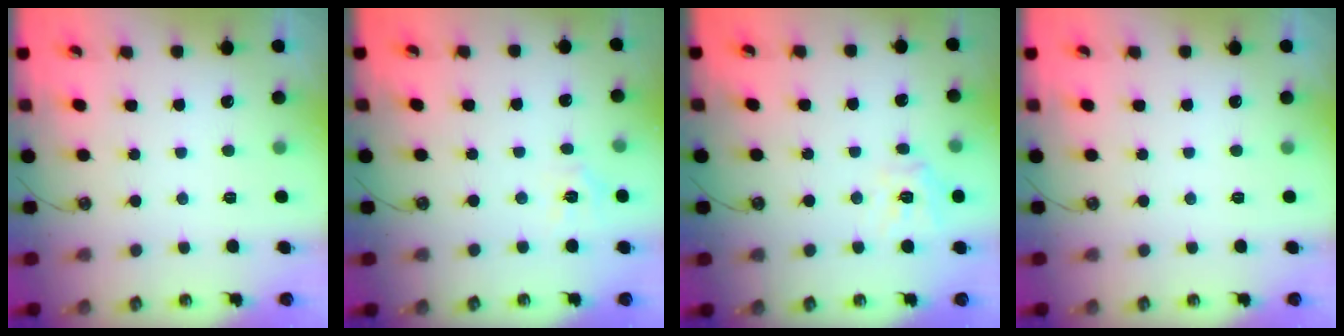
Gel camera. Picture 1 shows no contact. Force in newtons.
{"total": 4.7, "press": 4.7, "slide": 0.6}
{"total": 11.6, "press": 11.5, "slide": 1.3}
{"total": 0.0}